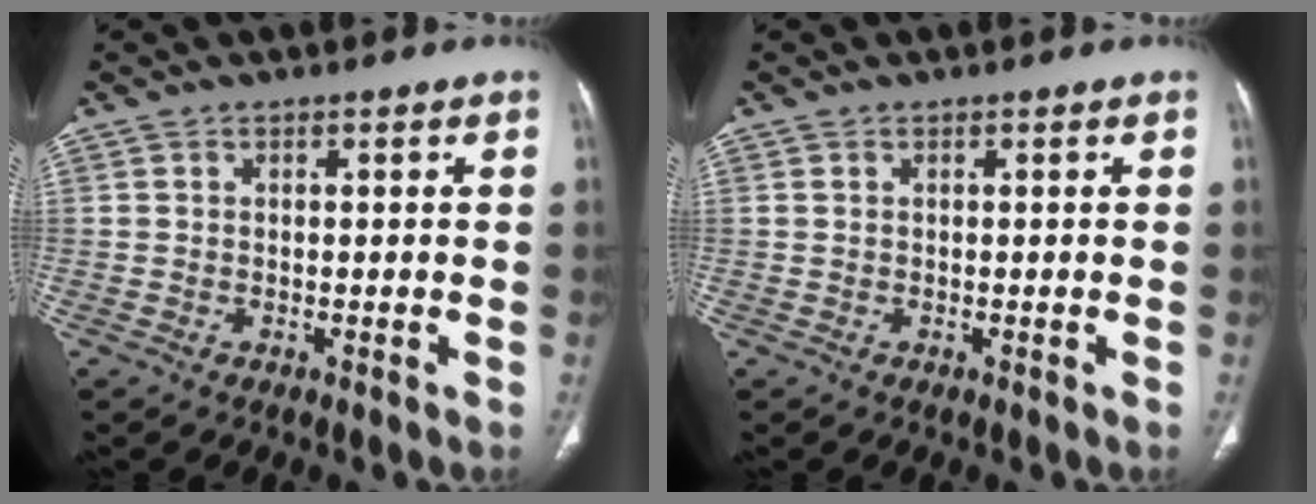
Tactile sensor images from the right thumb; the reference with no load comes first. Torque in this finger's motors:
{"motor_torque": [0.76, 0.87, 0.89, -0.30, 0.05]}